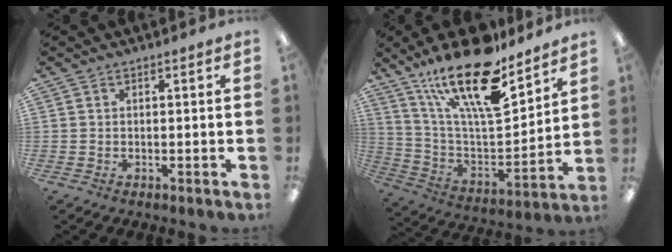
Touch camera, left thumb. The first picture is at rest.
{"total": 23.9, "force": [16.8, 7.6, 15.3], "torque": [-0.280, -0.103, 0.285]}